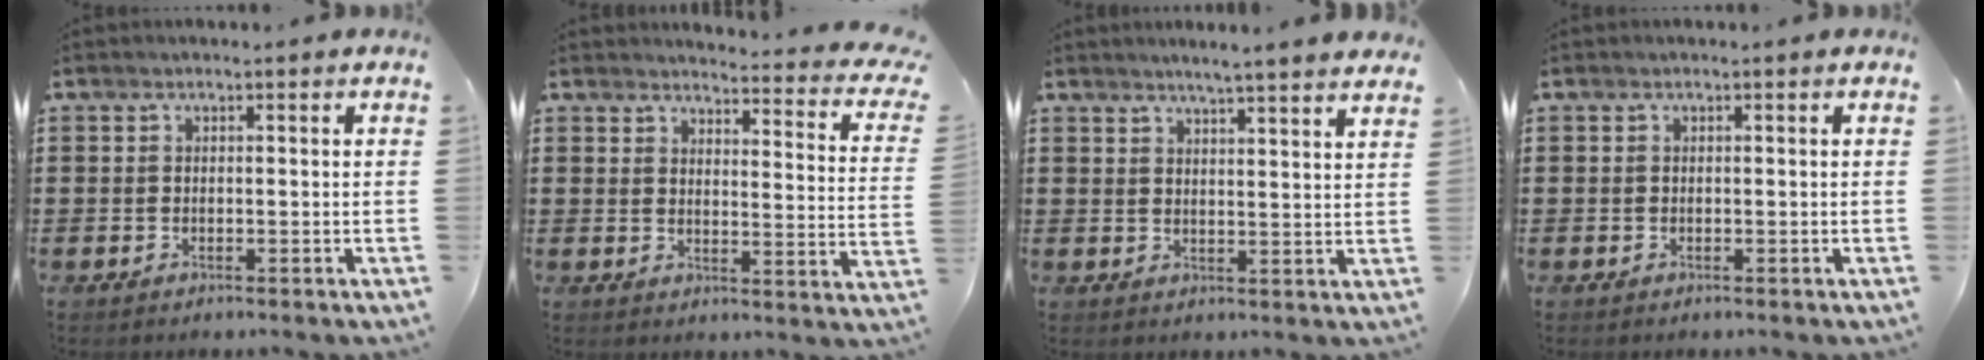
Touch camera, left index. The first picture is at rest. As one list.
[{"total": 3.5, "force": [3.3, -0.1, 1.2], "torque": [-0.025, -0.031, 0.051]}, {"total": 3.5, "force": [3.2, -0.9, 0.9], "torque": [-0.026, -0.015, 0.056]}, {"total": 0.0}]